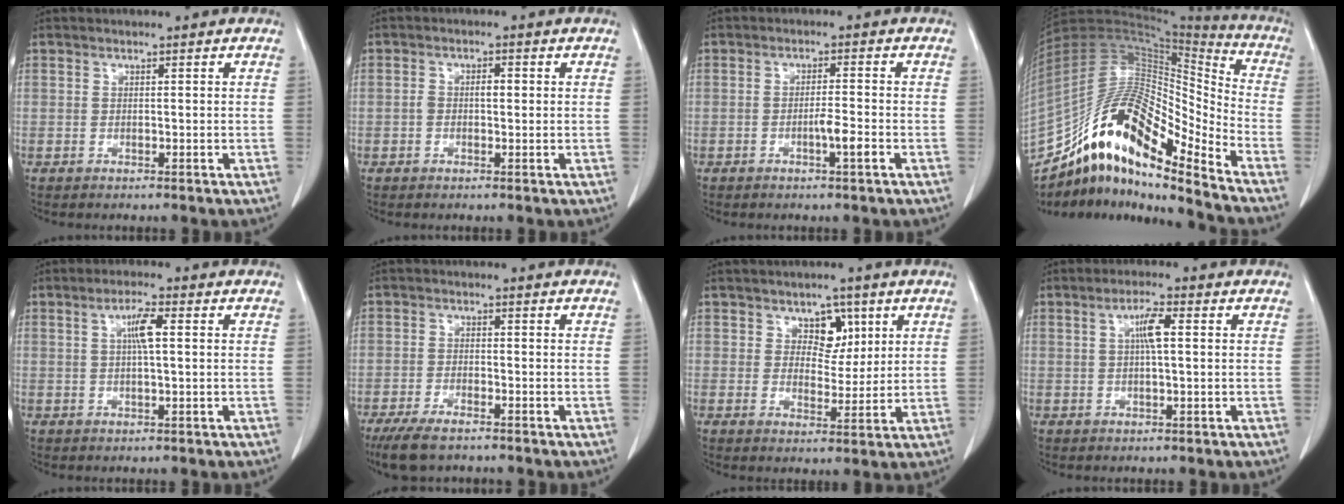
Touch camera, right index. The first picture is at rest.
{"total": 2.3, "force": [0.0, 1.1, 2.0], "torque": [-0.038, 0.011, 0.001]}
{"total": 3.1, "force": [-1.2, 0.1, 2.8], "torque": [-0.046, 0.000, -0.021]}
{"total": 19.9, "force": [-14.1, 3.9, 13.5], "torque": [-0.271, 0.030, -0.256]}
{"total": 3.8, "force": [0.8, 0.5, 3.7], "torque": [-0.069, 0.005, 0.014]}
{"total": 6.3, "force": [-4.8, 1.8, 3.7], "torque": [-0.069, -0.012, -0.083]}
{"total": 4.9, "force": [2.3, 3.4, 2.7], "torque": [-0.030, 0.005, 0.039]}
{"total": 3.8, "force": [0.8, 0.5, 3.7], "torque": [-0.070, 0.006, 0.012]}